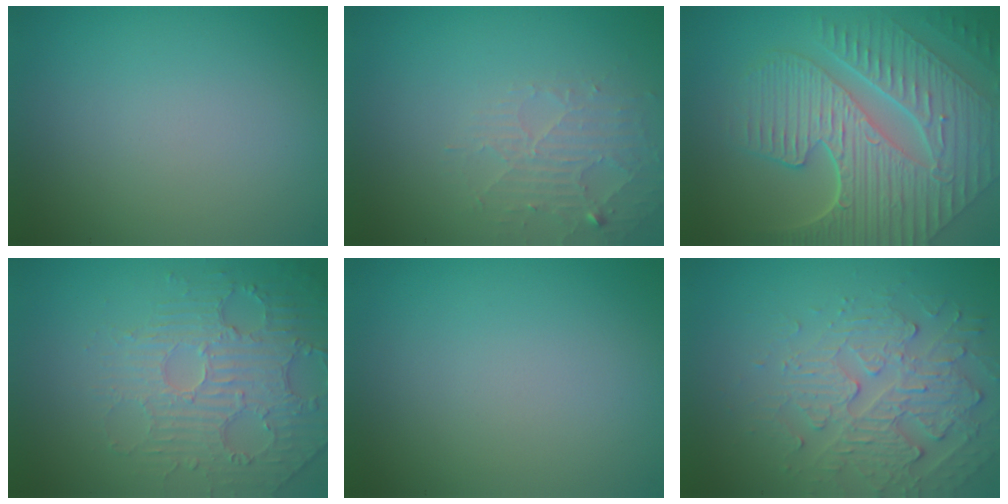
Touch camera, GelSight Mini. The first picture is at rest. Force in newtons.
{"total": 2.6, "press": 2.6, "slide": 0.4}
{"total": 10.1, "press": 6.9, "slide": 7.4}
{"total": 4.9, "press": 3.7, "slide": 3.2}
{"total": 0.0}
{"total": 4.0, "press": 3.6, "slide": 1.8}